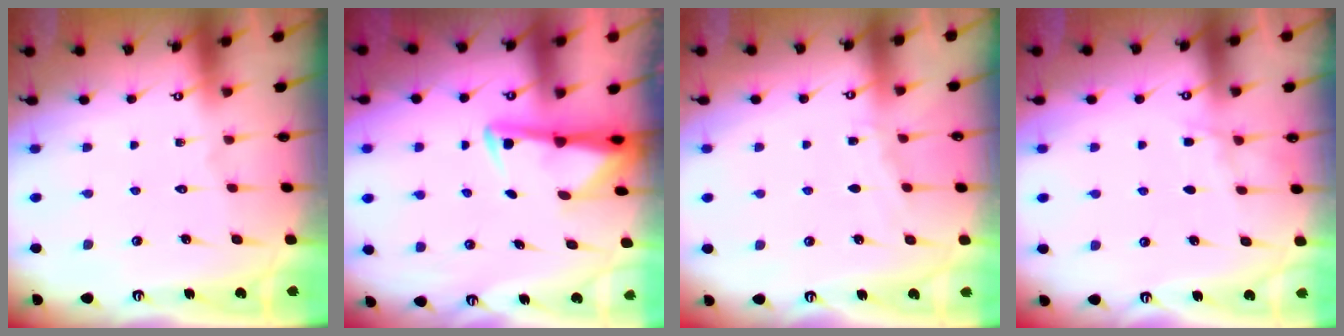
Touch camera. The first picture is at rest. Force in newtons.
{"total": 3.0, "press": 2.9, "slide": 0.5}
{"total": 3.4, "press": 3.4, "slide": 0.5}
{"total": 4.4, "press": 4.3, "slide": 0.7}